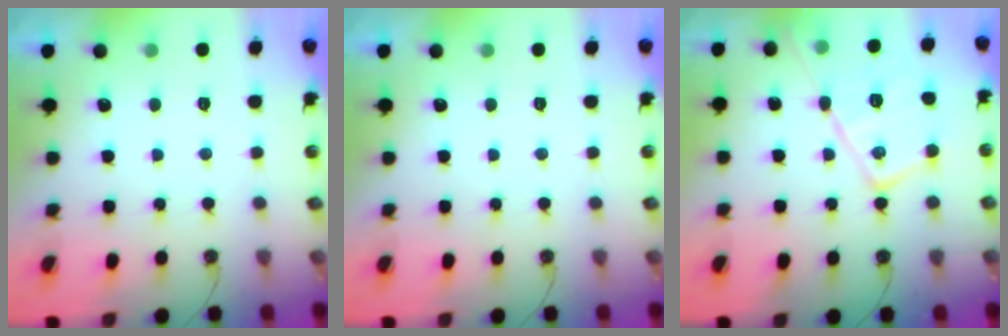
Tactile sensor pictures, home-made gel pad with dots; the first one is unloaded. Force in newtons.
{"total": 0.0}
{"total": 18.7, "press": 18.6, "slide": 1.6}